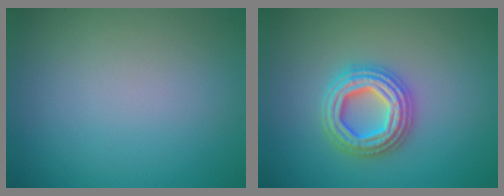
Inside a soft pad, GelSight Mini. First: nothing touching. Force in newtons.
{"total": 4.5, "press": 4.4, "slide": 0.8}